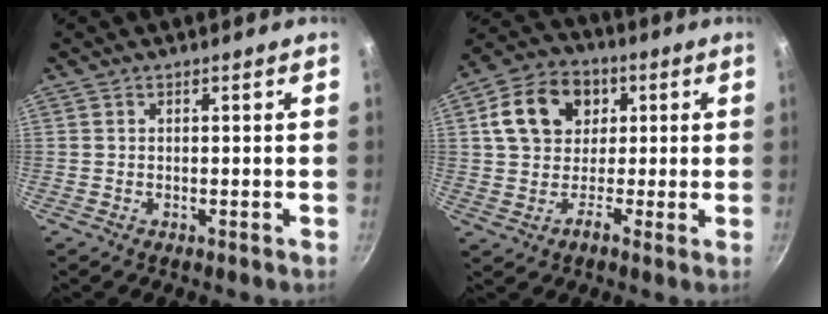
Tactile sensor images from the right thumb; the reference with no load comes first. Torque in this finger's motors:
{"motor_torque": [-1.10, 1.43, 0.35, -0.31, 0.08]}